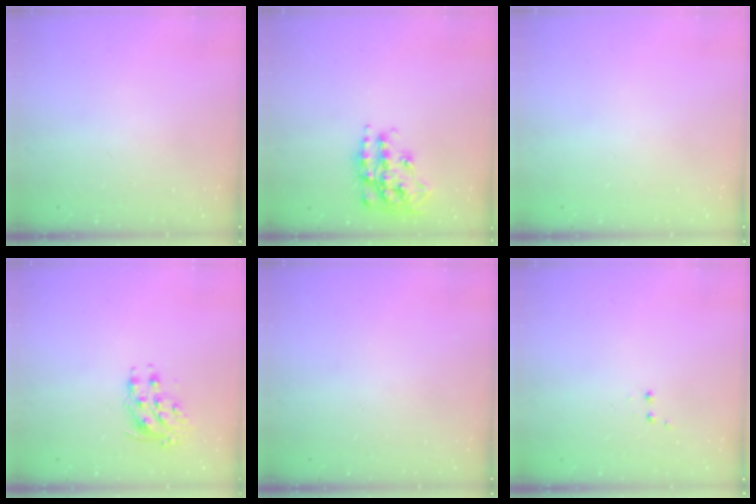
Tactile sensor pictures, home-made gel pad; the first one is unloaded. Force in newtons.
{"total": 16.6, "press": 16.5, "slide": 1.0}
{"total": 0.0}
{"total": 8.4, "press": 8.4, "slide": 0.5}
{"total": 0.0}
{"total": 2.0, "press": 1.8, "slide": 0.9}